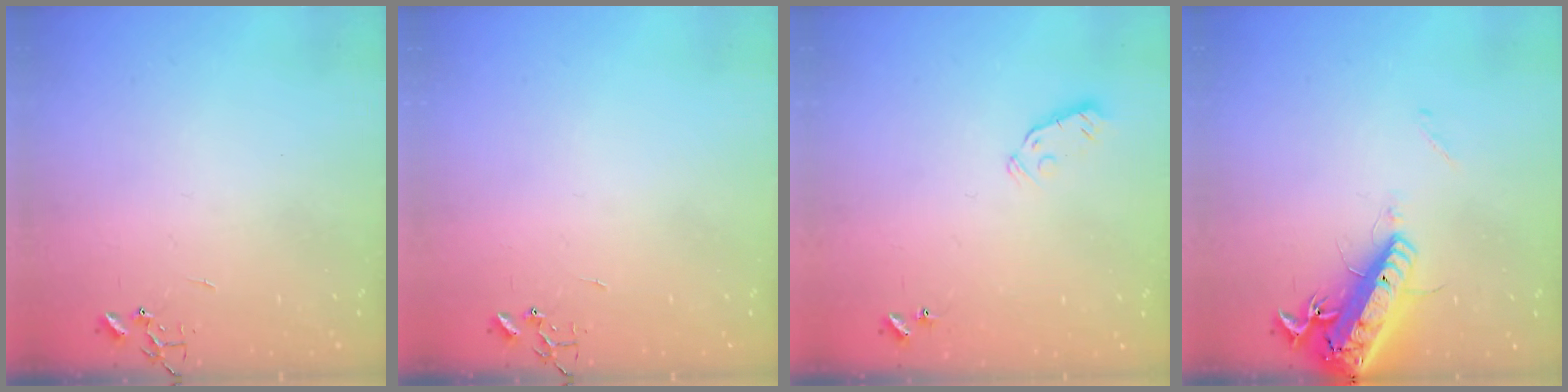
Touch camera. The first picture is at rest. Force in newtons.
{"total": 0.0}
{"total": 3.6, "press": 3.4, "slide": 0.9}
{"total": 18.1, "press": 17.7, "slide": 3.9}